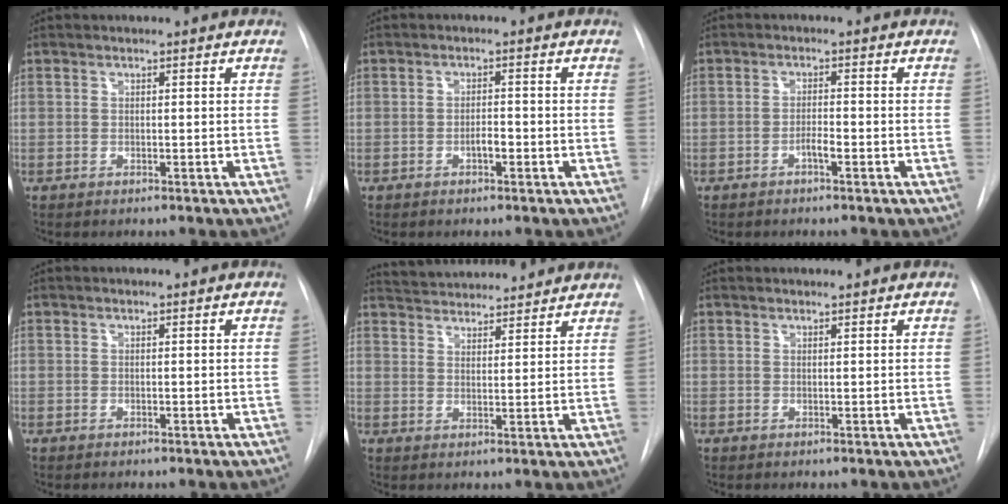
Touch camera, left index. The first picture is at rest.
{"total": 1.7, "force": [-0.8, 0.6, 1.4], "torque": [-0.023, 0.003, -0.014]}
{"total": 1.7, "force": [-1.0, 0.2, 1.4], "torque": [-0.024, 0.002, -0.020]}
{"total": 0.0}
{"total": 12.5, "force": [11.9, 2.2, 3.1], "torque": [-0.046, 0.026, 0.171]}
{"total": 1.5, "force": [1.5, 0.1, 0.3], "torque": [-0.006, 0.017, 0.025]}